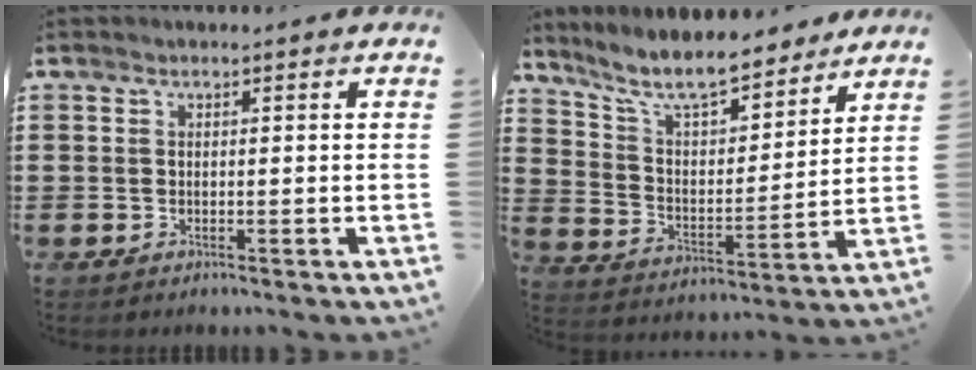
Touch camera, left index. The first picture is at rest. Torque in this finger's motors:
{"motor_torque": [2.14, 0.00, 0.50, 0.21]}